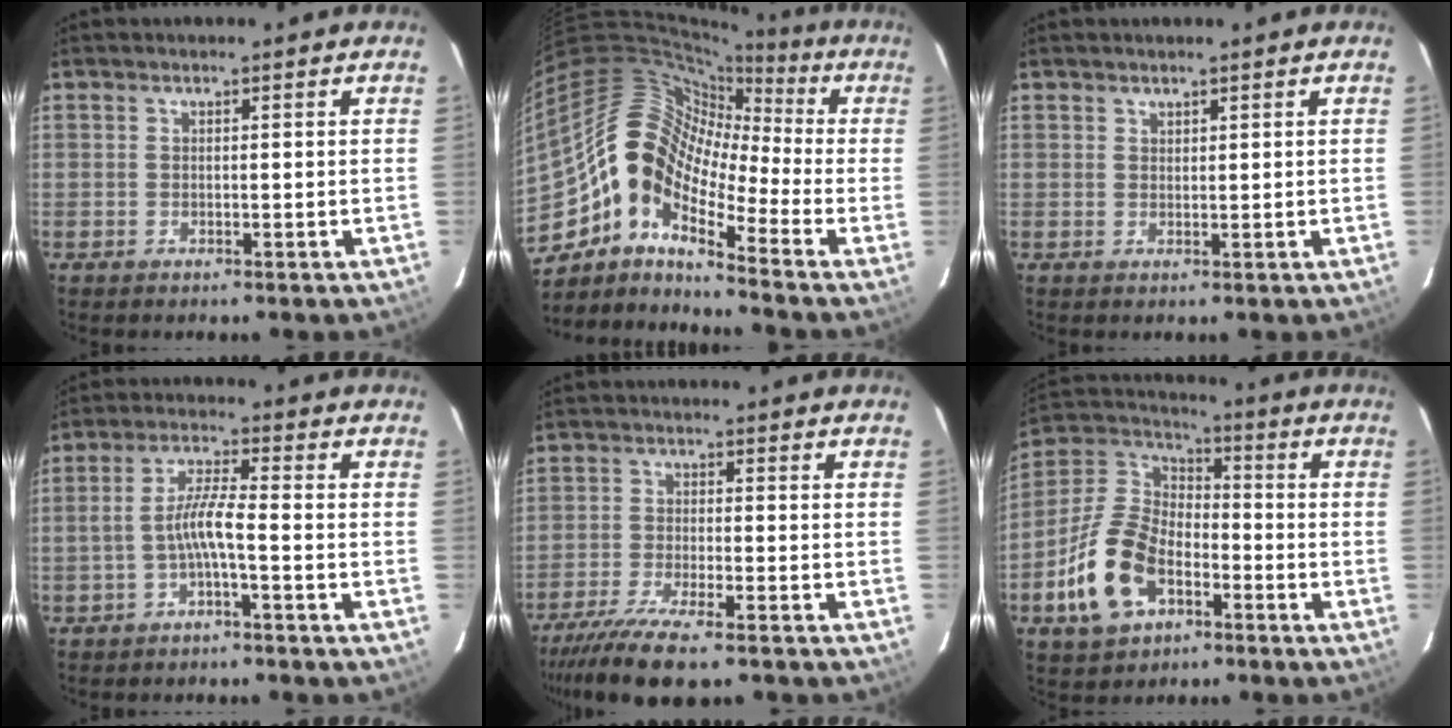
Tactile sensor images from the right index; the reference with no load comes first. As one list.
[{"total": 14.4, "force": [-5.7, 7.3, 11.0], "torque": [-0.180, 0.008, -0.128]}, {"total": 0.9, "force": [0.8, 0.4, 0.1], "torque": [-0.001, 0.002, 0.014]}, {"total": 5.1, "force": [-2.1, 0.2, 4.6], "torque": [-0.101, 0.011, -0.036]}, {"total": 11.0, "force": [-8.7, 1.9, 6.5], "torque": [-0.155, -0.036, -0.160]}, {"total": 16.0, "force": [-7.0, 9.8, 10.5], "torque": [-0.232, 0.012, -0.127]}]